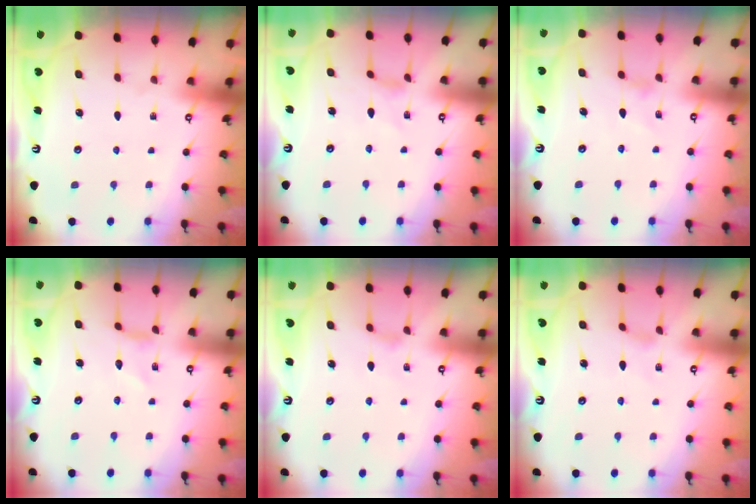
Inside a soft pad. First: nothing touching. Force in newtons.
{"total": 0.0}
{"total": 1.1, "press": 1.0, "slide": 0.3}
{"total": 0.0}
{"total": 2.7, "press": 2.6, "slide": 0.4}
{"total": 0.0}